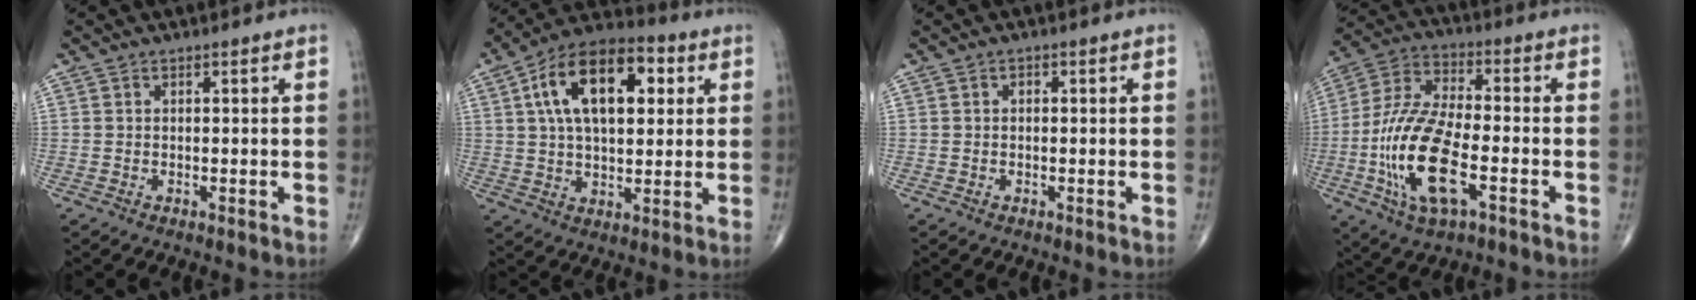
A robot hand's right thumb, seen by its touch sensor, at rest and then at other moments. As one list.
[{"total": 18.6, "force": [5.2, 10.0, 14.8], "torque": [-0.223, 0.013, 0.078]}, {"total": 0.8, "force": [0.1, 0.6, 0.6], "torque": [-0.005, 0.002, 0.000]}, {"total": 17.8, "force": [-5.1, 7.1, 15.6], "torque": [-0.325, 0.019, -0.094]}]